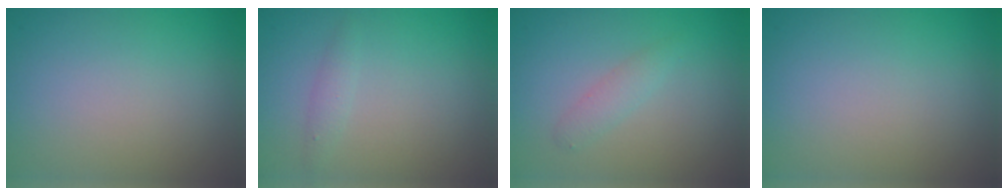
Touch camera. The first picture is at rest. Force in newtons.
{"total": 1.0, "press": 1.0, "slide": 0.1}
{"total": 1.4, "press": 1.4, "slide": 0.0}
{"total": 0.0}